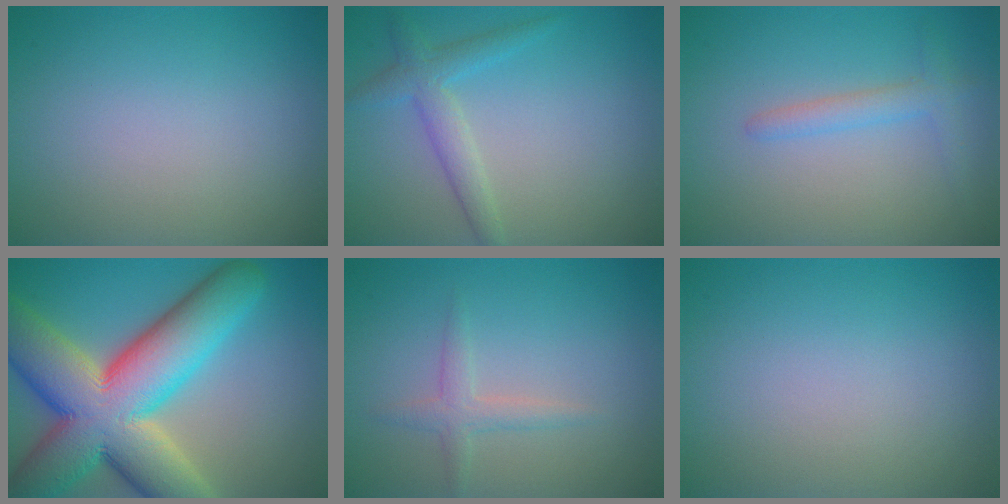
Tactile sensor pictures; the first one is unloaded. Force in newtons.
{"total": 2.8, "press": 2.8, "slide": 0.2}
{"total": 2.0, "press": 1.9, "slide": 0.2}
{"total": 16.0, "press": 16.0, "slide": 1.2}
{"total": 1.7, "press": 1.7, "slide": 0.1}
{"total": 0.0}